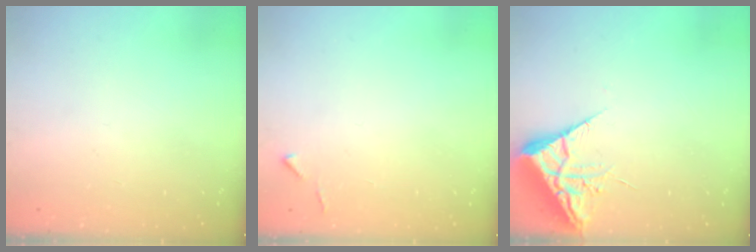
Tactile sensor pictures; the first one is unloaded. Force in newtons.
{"total": 4.3, "press": 4.3, "slide": 0.6}
{"total": 7.0, "press": 7.0, "slide": 0.7}